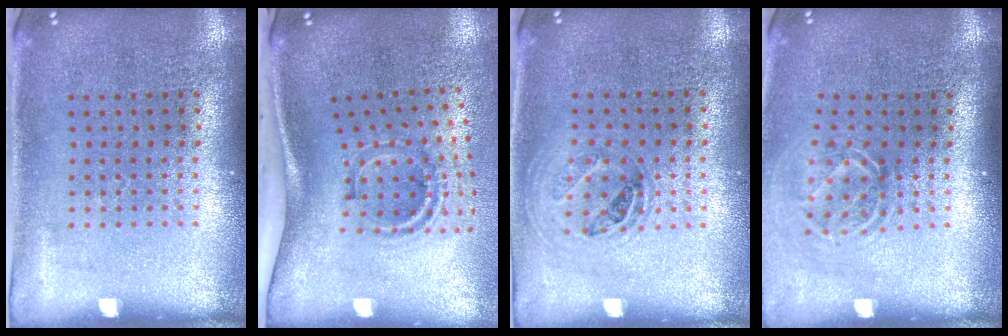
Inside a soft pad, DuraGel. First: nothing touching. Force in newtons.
{"total": 1.7, "press": 1.1, "slide": 1.3}
{"total": 1.1, "press": 0.9, "slide": 0.6}
{"total": 1.7, "press": 1.2, "slide": 1.2}